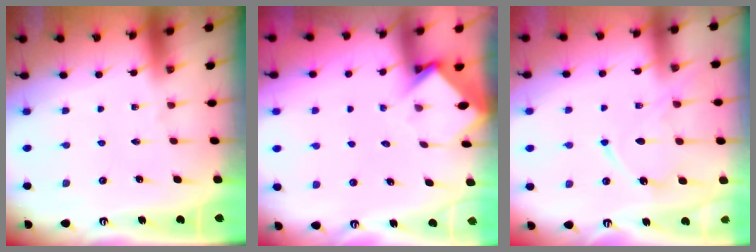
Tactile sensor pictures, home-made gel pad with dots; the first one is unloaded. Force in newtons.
{"total": 3.6, "press": 3.5, "slide": 0.2}
{"total": 11.8, "press": 11.7, "slide": 1.2}